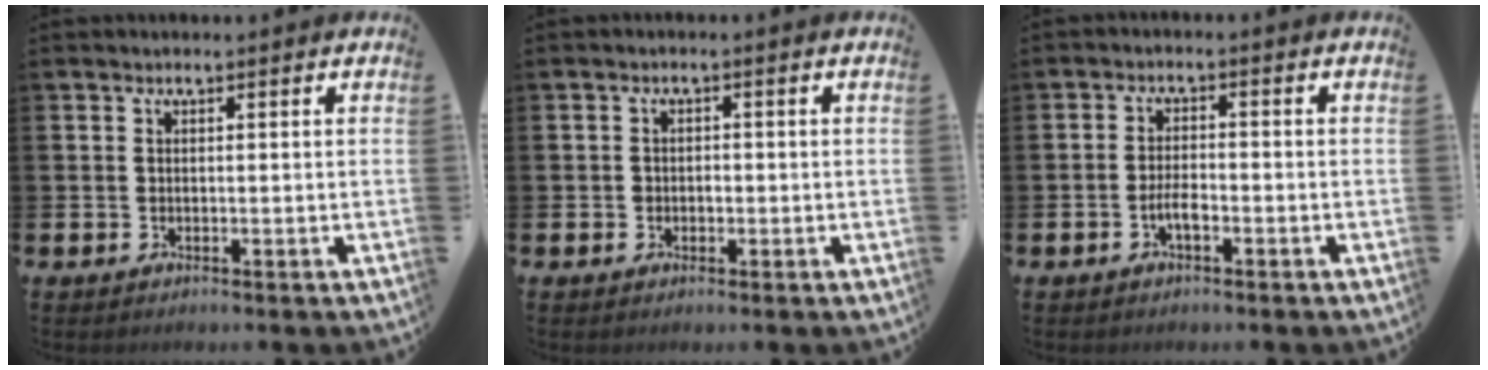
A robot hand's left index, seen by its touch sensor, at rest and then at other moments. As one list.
[{"total": 1.2, "force": [-0.2, 1.0, 0.5], "torque": [-0.002, 0.003, -0.009]}, {"total": 2.4, "force": [-1.0, 0.9, 2.0], "torque": [-0.037, 0.004, -0.020]}]